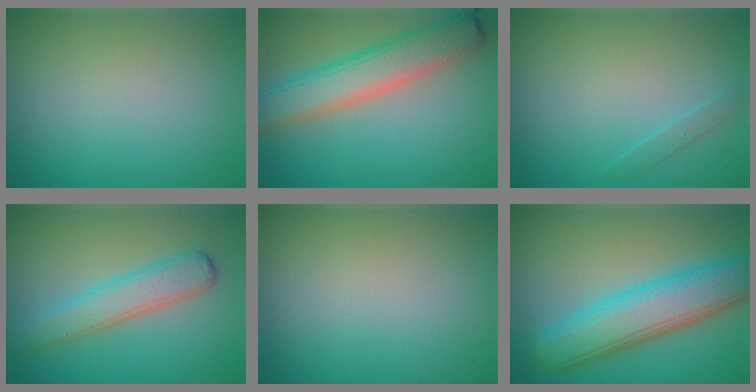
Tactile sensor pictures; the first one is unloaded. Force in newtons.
{"total": 6.7, "press": 6.7, "slide": 0.3}
{"total": 0.8, "press": 0.8, "slide": 0.1}
{"total": 4.0, "press": 4.0, "slide": 0.0}
{"total": 0.0}
{"total": 7.7, "press": 7.7, "slide": 0.4}